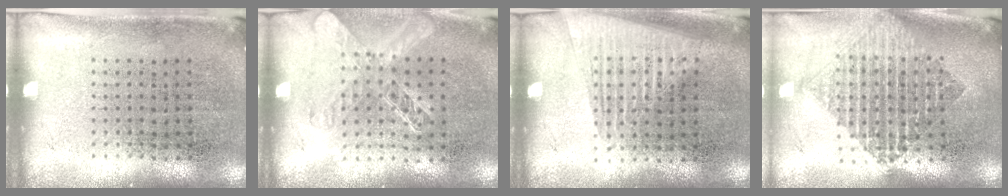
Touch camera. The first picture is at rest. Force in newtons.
{"total": 1.3, "press": 1.2, "slide": 0.5}
{"total": 1.5, "press": 1.4, "slide": 0.5}
{"total": 2.0, "press": 1.6, "slide": 1.2}